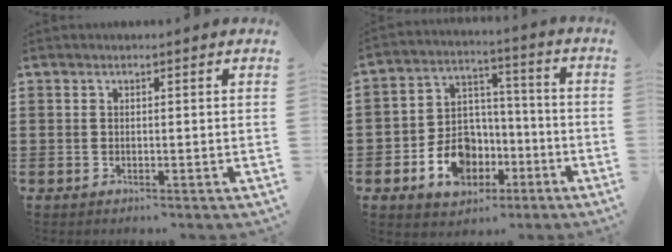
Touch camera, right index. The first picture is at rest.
{"total": 10.3, "force": [-4.6, 7.9, 4.7], "torque": [-0.103, 0.026, -0.078]}